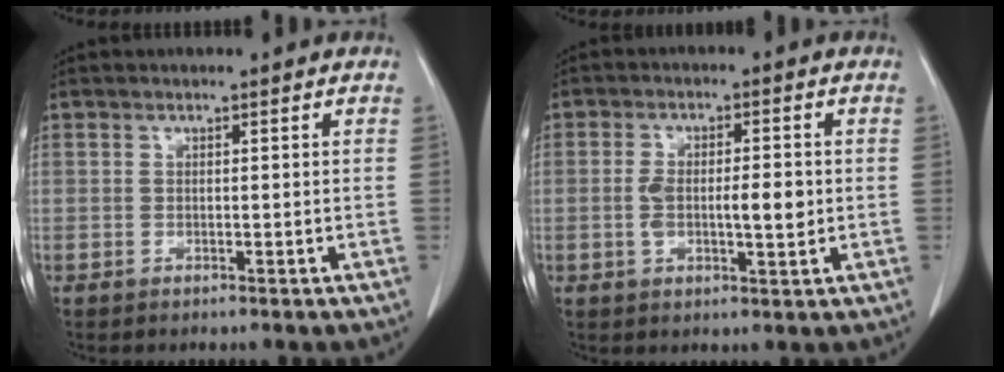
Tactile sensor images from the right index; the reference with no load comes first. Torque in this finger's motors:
{"motor_torque": [0.18, 0.03, 0.18, 0.08]}